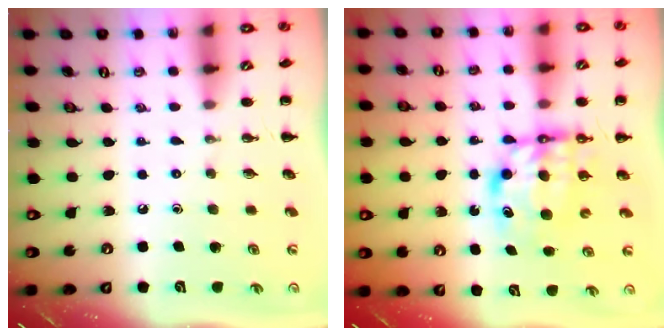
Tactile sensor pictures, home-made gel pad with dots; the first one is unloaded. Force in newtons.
{"total": 6.8, "press": 6.6, "slide": 1.5}